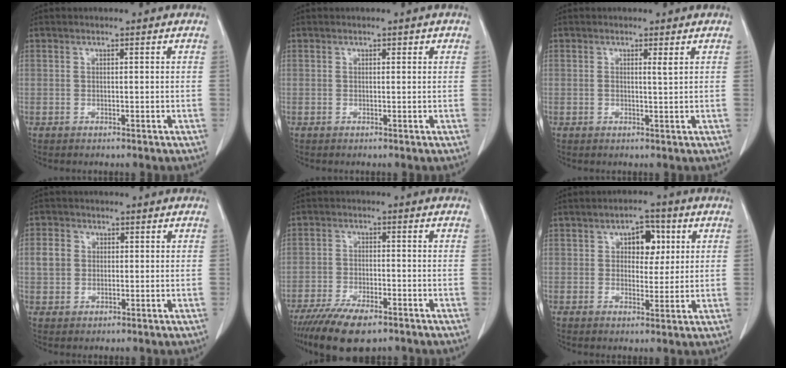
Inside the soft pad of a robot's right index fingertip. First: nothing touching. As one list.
[{"total": 0.6, "force": [0.3, 0.4, 0.3], "torque": [-0.001, 0.000, 0.002]}, {"total": 1.1, "force": [0.5, -0.1, 1.0], "torque": [-0.020, -0.003, 0.006]}, {"total": 3.9, "force": [0.5, 3.4, 1.8], "torque": [-0.042, 0.014, 0.007]}, {"total": 9.5, "force": [-6.8, 3.0, 5.9], "torque": [-0.098, -0.014, -0.114]}, {"total": 5.5, "force": [1.8, 3.2, 4.0], "torque": [-0.053, 0.014, 0.027]}]